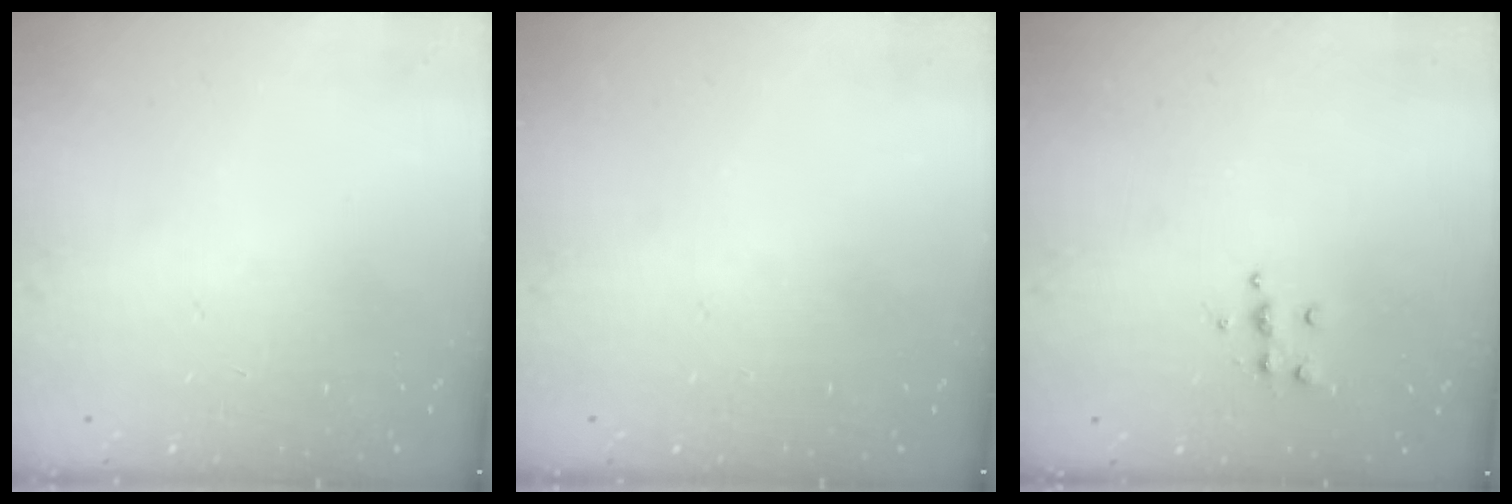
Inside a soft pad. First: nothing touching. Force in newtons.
{"total": 0.0}
{"total": 4.7, "press": 4.6, "slide": 0.5}